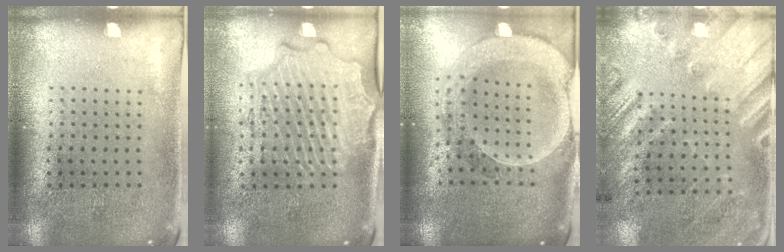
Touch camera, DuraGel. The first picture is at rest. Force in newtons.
{"total": 2.5, "press": 2.3, "slide": 0.8}
{"total": 2.7, "press": 2.4, "slide": 1.2}
{"total": 2.5, "press": 1.8, "slide": 1.8}